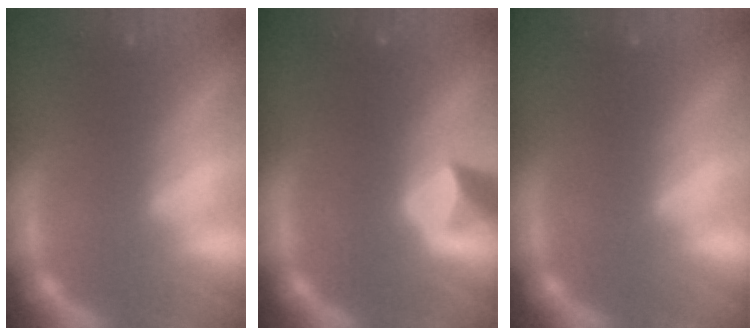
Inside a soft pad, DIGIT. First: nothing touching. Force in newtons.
{"total": 2.4}
{"total": 0.0}